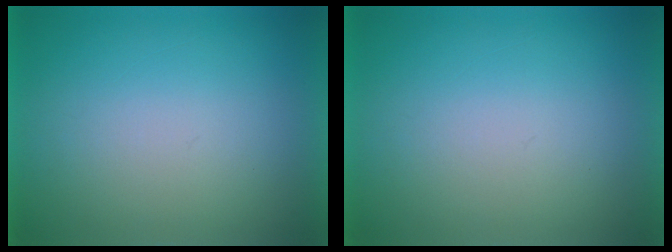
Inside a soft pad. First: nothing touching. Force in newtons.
{"total": 0.0}